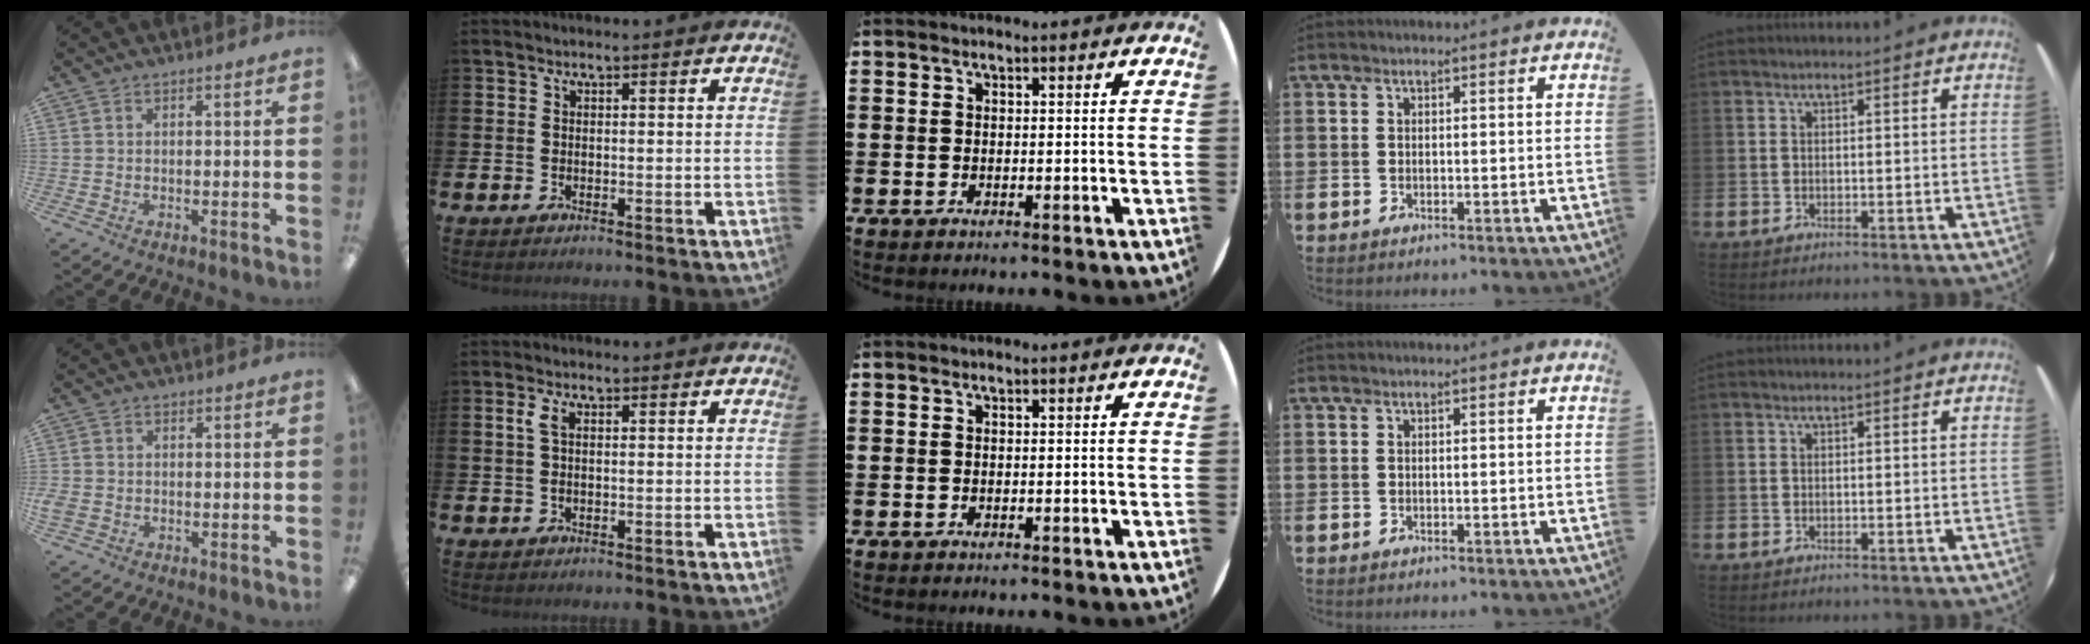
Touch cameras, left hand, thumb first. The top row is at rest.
{"thumb": {"total": 2.3, "force": [-0.6, 1.9, 1.0], "torque": [-0.015, 0.006, -0.011]}, "index": {"total": 2.2, "force": [0.6, 0.9, 1.9], "torque": [-0.041, 0.008, 0.009]}}